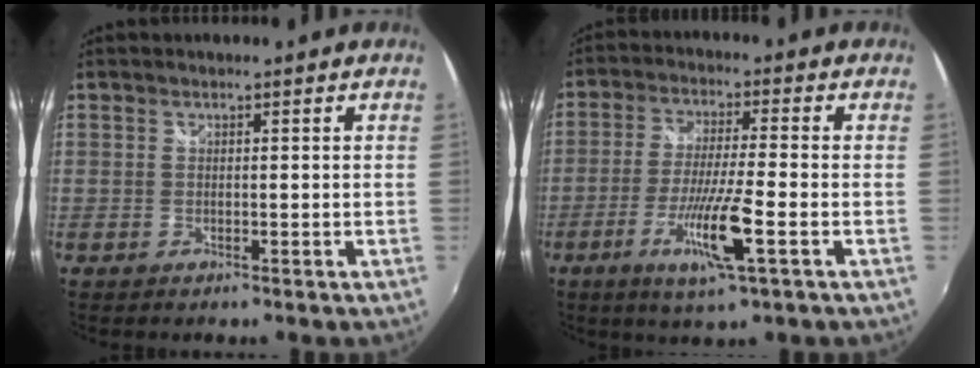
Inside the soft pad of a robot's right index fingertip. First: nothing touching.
{"total": 10.4, "force": [-4.2, 0.0, 9.6], "torque": [-0.188, -0.018, -0.077]}